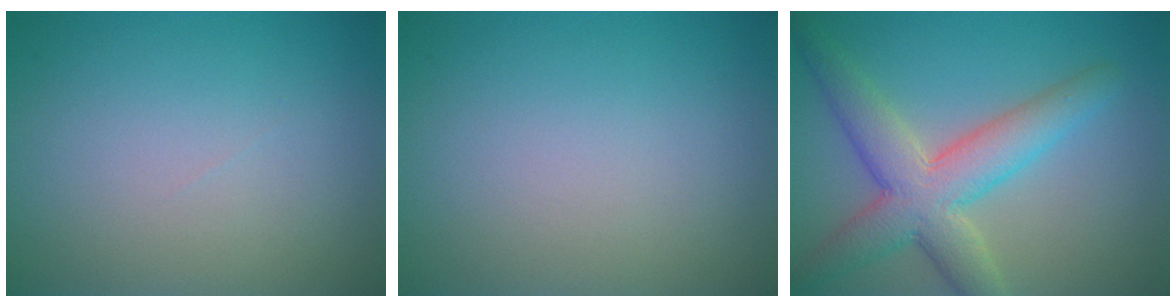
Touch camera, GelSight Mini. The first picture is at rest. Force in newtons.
{"total": 0.0}
{"total": 6.7, "press": 6.7, "slide": 0.2}